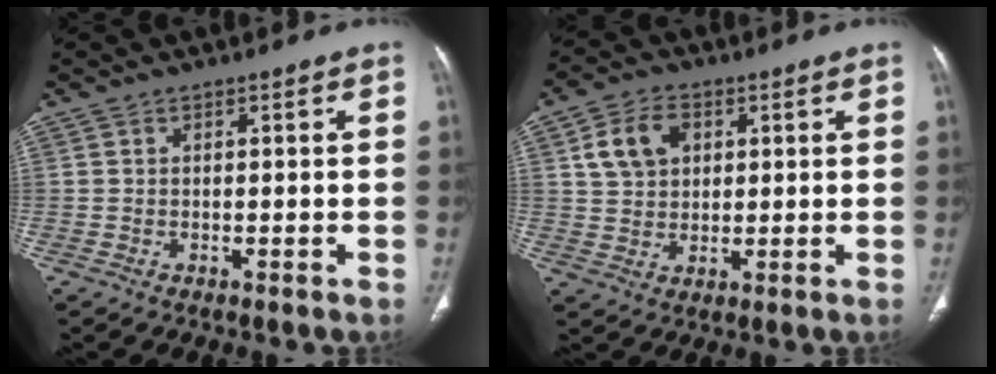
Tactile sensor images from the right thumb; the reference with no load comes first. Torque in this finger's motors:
{"motor_torque": [-0.63, 0.69, 0.10, -0.05, 0.07]}